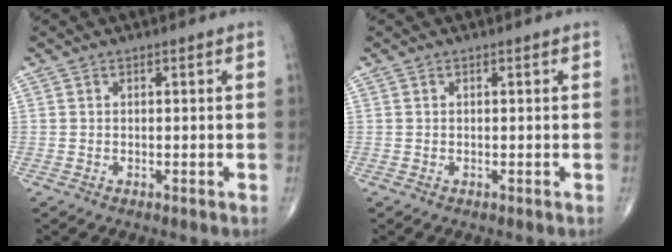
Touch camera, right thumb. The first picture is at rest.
{"total": 0.0}